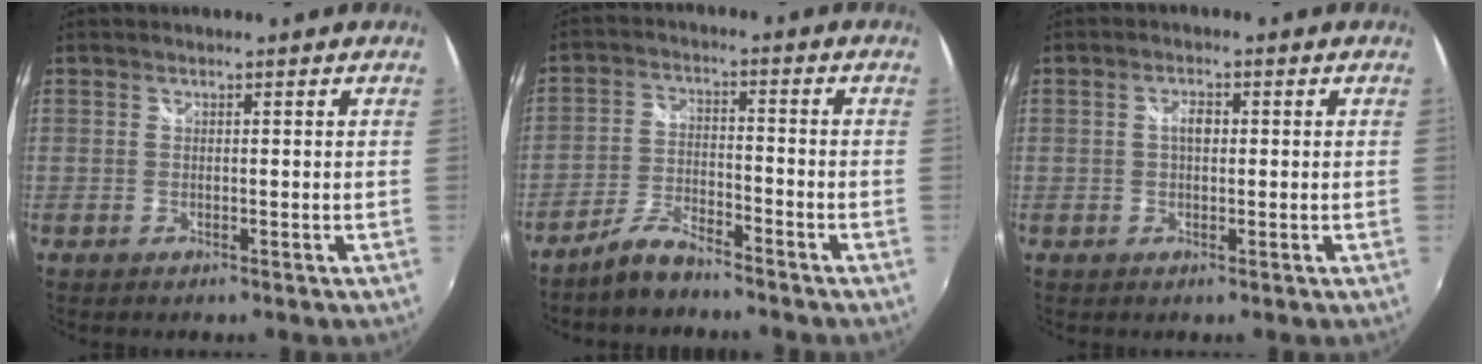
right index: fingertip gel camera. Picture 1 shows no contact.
{"total": 5.9, "force": [-5.2, 1.3, 2.5], "torque": [-0.065, 0.006, -0.099]}
{"total": 2.4, "force": [0.2, 1.3, 2.0], "torque": [-0.035, 0.006, 0.001]}